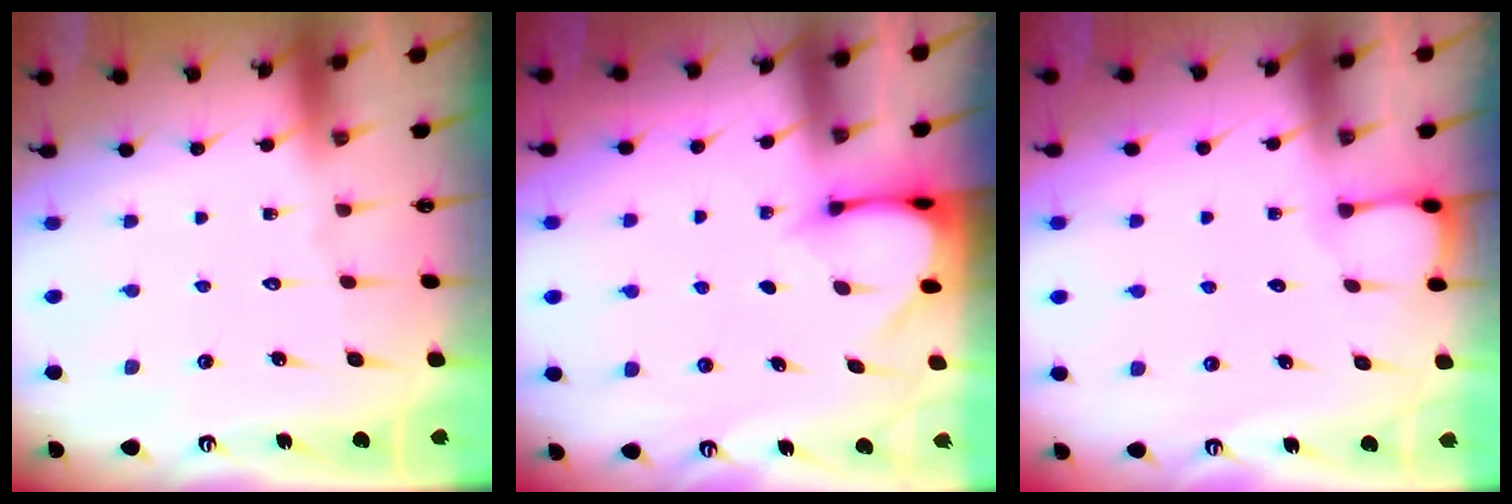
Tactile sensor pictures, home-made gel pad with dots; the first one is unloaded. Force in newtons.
{"total": 3.5, "press": 3.4, "slide": 0.3}
{"total": 2.1, "press": 2.1, "slide": 0.2}